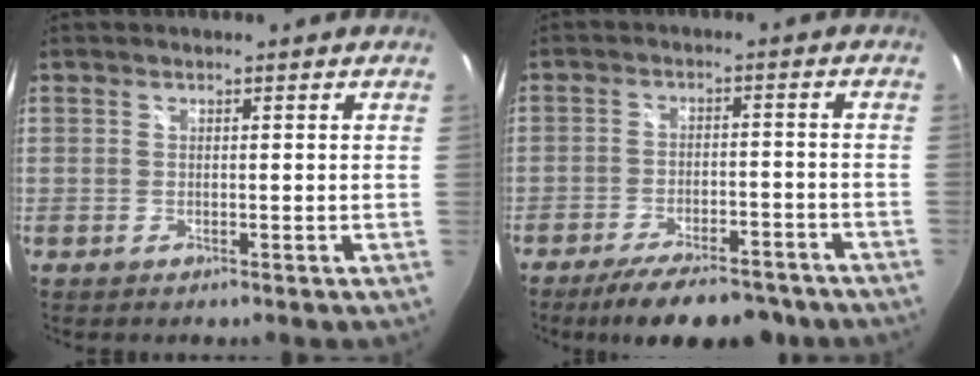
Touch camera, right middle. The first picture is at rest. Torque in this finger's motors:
{"motor_torque": [0.96, -0.87, 0.78, 0.14]}